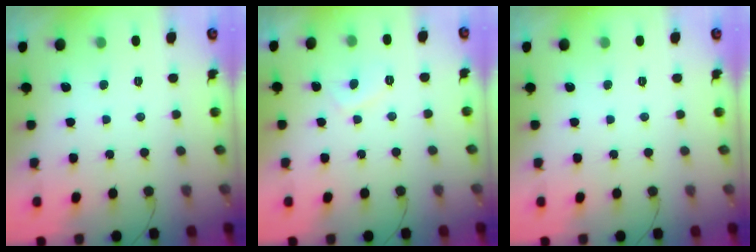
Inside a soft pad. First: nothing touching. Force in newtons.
{"total": 2.8, "press": 2.6, "slide": 0.8}
{"total": 0.0}